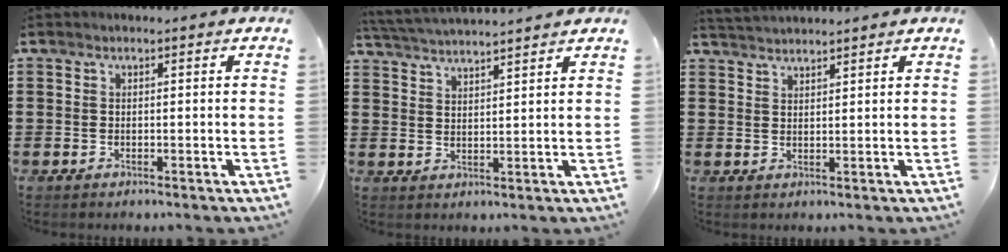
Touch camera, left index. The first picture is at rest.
{"total": 3.4, "force": [3.3, -0.5, 0.3], "torque": [-0.018, -0.016, 0.059]}
{"total": 2.0, "force": [2.0, -0.1, -0.2], "torque": [-0.002, -0.001, 0.040]}